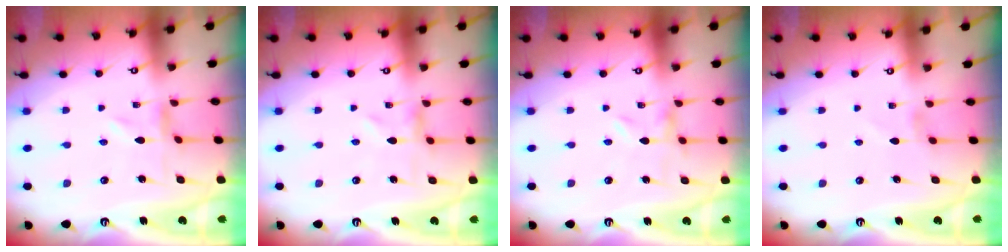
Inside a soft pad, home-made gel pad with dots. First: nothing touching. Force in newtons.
{"total": 0.0}
{"total": 0.0}
{"total": 0.0}